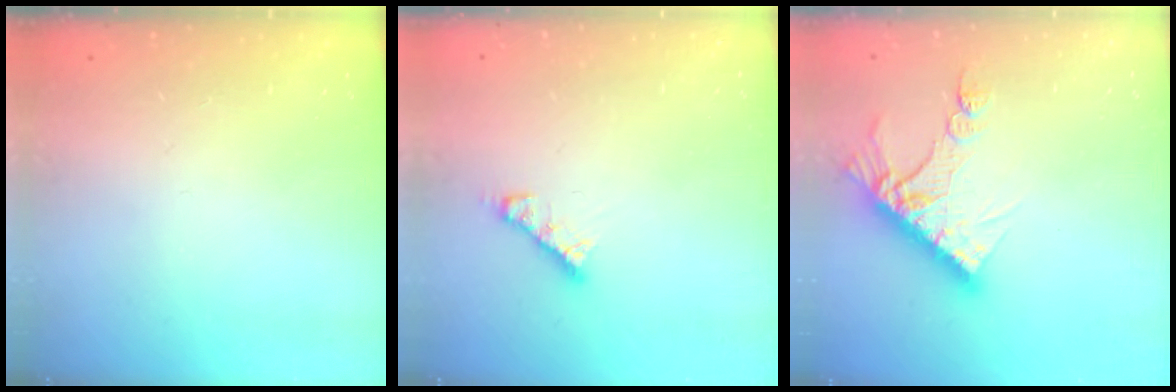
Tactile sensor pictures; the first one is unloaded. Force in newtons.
{"total": 4.8, "press": 4.8, "slide": 0.3}
{"total": 11.6, "press": 11.5, "slide": 1.1}